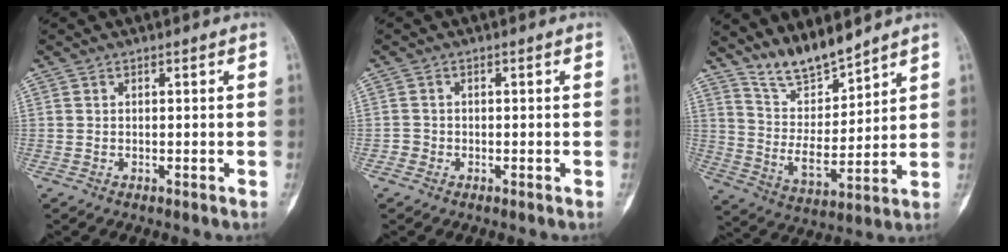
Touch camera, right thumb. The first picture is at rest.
{"total": 1.1, "force": [-0.6, 0.9, -0.1], "torque": [0.008, 0.005, -0.015]}
{"total": 9.7, "force": [8.7, 2.0, 3.7], "torque": [-0.050, -0.074, 0.176]}